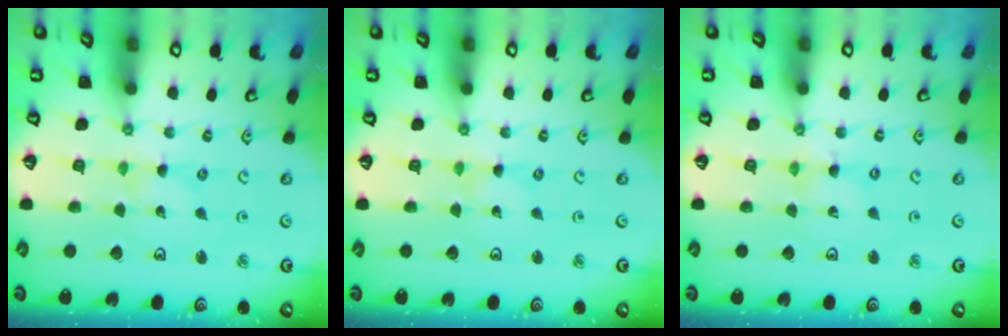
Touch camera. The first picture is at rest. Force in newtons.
{"total": 0.0}
{"total": 0.0}